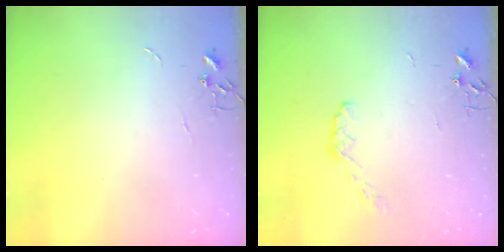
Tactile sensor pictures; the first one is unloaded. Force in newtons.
{"total": 4.9, "press": 4.9, "slide": 0.7}